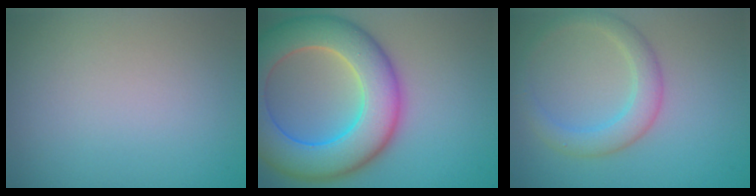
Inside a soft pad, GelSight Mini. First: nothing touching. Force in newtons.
{"total": 10.6, "press": 10.5, "slide": 0.5}
{"total": 3.1, "press": 3.1, "slide": 0.2}